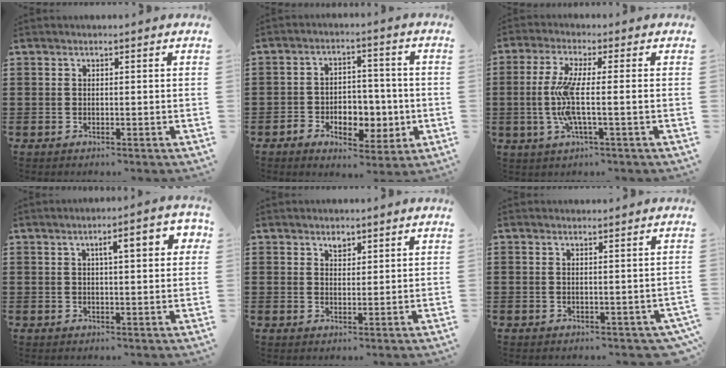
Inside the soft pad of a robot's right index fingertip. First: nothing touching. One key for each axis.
{"total": 6.1, "fx": -1.8, "fy": 4.6, "fz": 3.6, "tx": -0.052, "ty": 0.011, "tz": -0.035}
{"total": 7.2, "fx": -0.9, "fy": 0.8, "fz": 7.1, "tx": -0.161, "ty": -0.018, "tz": -0.027}
{"total": 4.9, "fx": 1.4, "fy": 1.1, "fz": 4.5, "tx": -0.066, "ty": -0.001, "tz": 0.014}
{"total": 1.8, "fx": 1.4, "fy": 0.9, "fz": 0.7, "tx": -0.009, "ty": -0.001, "tz": 0.024}
{"total": 0.5, "fx": 0.1, "fy": 0.5, "fz": -0.1, "tx": -0.004, "ty": 0.002, "tz": 0.003}